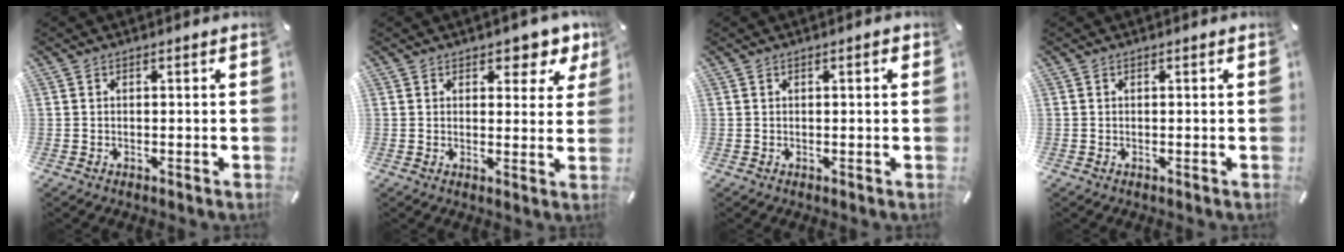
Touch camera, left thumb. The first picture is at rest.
{"total": 5.5, "force": [3.8, 3.2, 2.3], "torque": [-0.011, -0.026, 0.058]}
{"total": 0.9, "force": [0.2, 0.2, 0.9], "torque": [-0.018, 0.003, 0.002]}
{"total": 0.0}